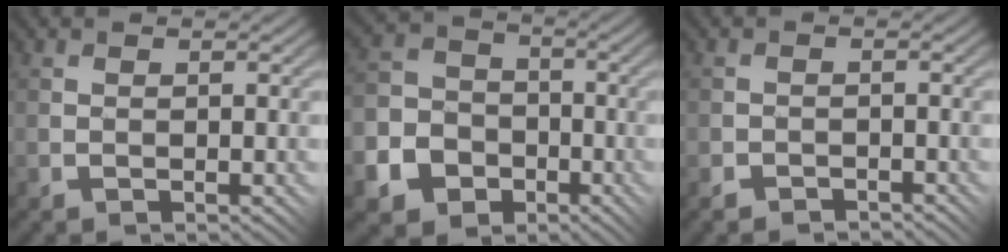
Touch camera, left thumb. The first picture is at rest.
{"total": 9.9, "force": [-4.9, 8.1, 2.9], "torque": [-0.082, -0.039, -0.108]}
{"total": 1.4, "force": [-1.3, 0.2, -0.3], "torque": [0.008, 0.004, -0.031]}